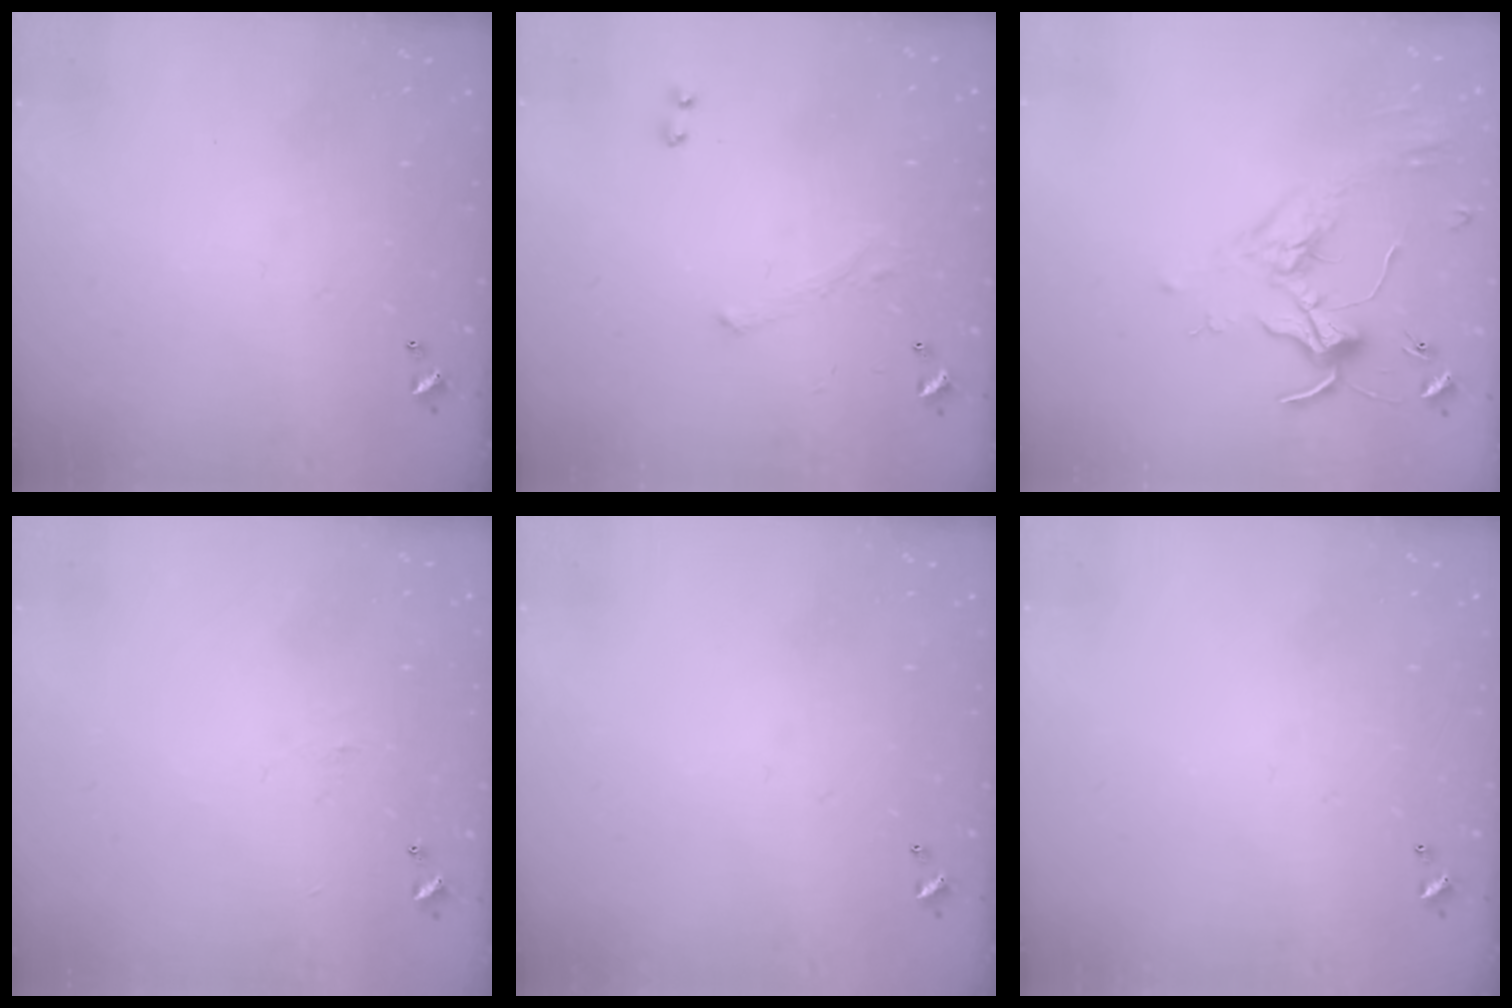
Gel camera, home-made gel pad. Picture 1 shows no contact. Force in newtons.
{"total": 1.6, "press": 1.5, "slide": 0.6}
{"total": 1.6, "press": 1.6, "slide": 0.4}
{"total": 1.8, "press": 1.7, "slide": 0.6}
{"total": 0.0}
{"total": 0.0}